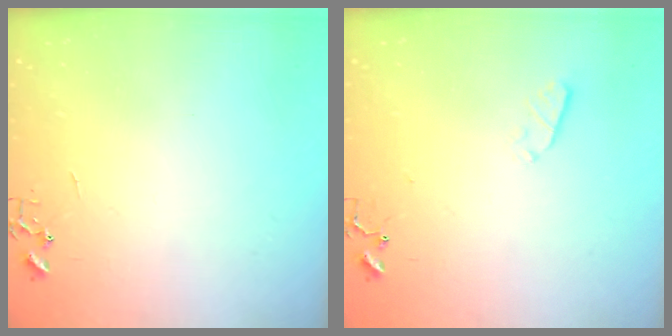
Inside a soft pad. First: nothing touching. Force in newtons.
{"total": 2.9, "press": 2.8, "slide": 0.5}